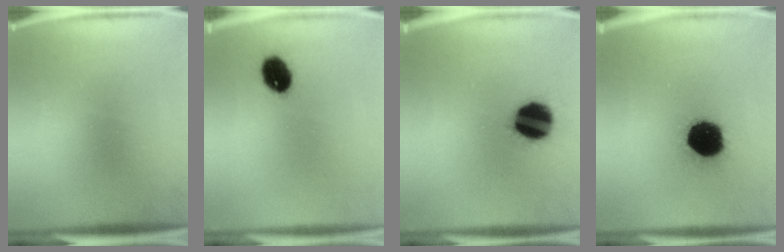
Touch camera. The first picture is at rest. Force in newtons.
{"total": 6.9}
{"total": 15.0}
{"total": 17.1}